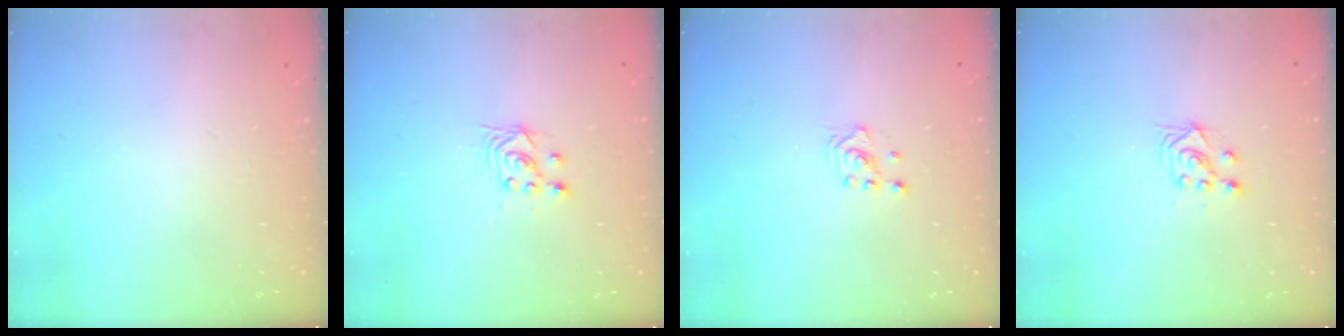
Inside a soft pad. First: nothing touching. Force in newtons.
{"total": 3.5, "press": 3.0, "slide": 1.7}
{"total": 1.6, "press": 1.5, "slide": 0.2}
{"total": 4.0, "press": 3.8, "slide": 1.1}